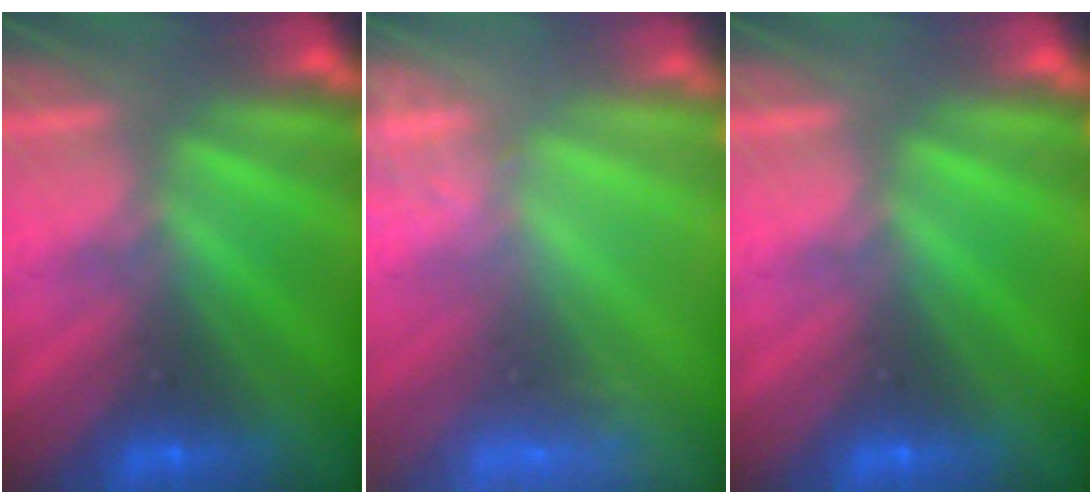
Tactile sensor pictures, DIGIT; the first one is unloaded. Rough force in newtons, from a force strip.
{"total": 2.6}
{"total": 0.0}